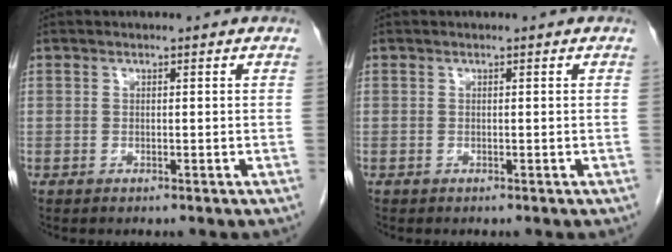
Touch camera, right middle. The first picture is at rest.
{"total": 0.0}